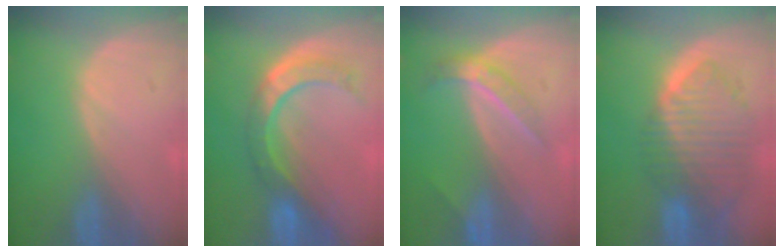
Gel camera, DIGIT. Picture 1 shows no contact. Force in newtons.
{"total": 8.2, "press": 7.2, "slide": 3.9}
{"total": 4.6, "press": 4.1, "slide": 2.3}
{"total": 10.0, "press": 8.6, "slide": 5.1}